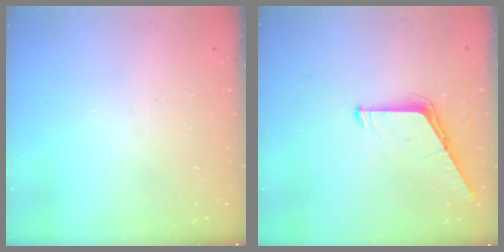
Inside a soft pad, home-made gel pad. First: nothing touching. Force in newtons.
{"total": 6.5, "press": 6.4, "slide": 0.5}